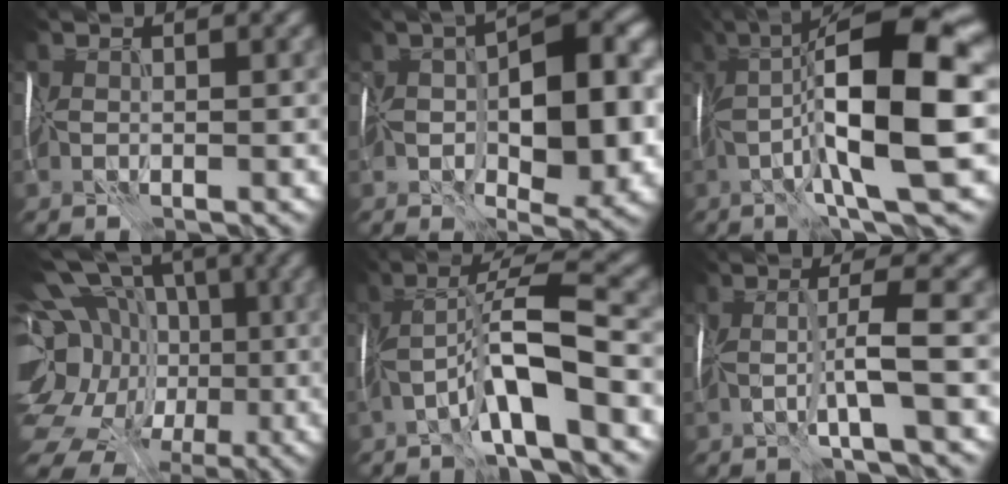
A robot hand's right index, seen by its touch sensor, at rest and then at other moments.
{"total": 11.2, "force": [-0.3, 5.0, 10.1], "torque": [-0.145, 0.009, -0.007]}
{"total": 14.0, "force": [0.4, 3.0, 13.6], "torque": [-0.234, 0.021, 0.006]}
{"total": 18.4, "force": [-3.1, 15.3, 9.7], "torque": [-0.188, 0.004, -0.061]}
{"total": 7.6, "force": [-1.7, 1.2, 7.3], "torque": [-0.135, 0.021, -0.041]}
{"total": 3.4, "force": [0.3, -0.3, 3.4], "torque": [-0.057, 0.007, -0.007]}